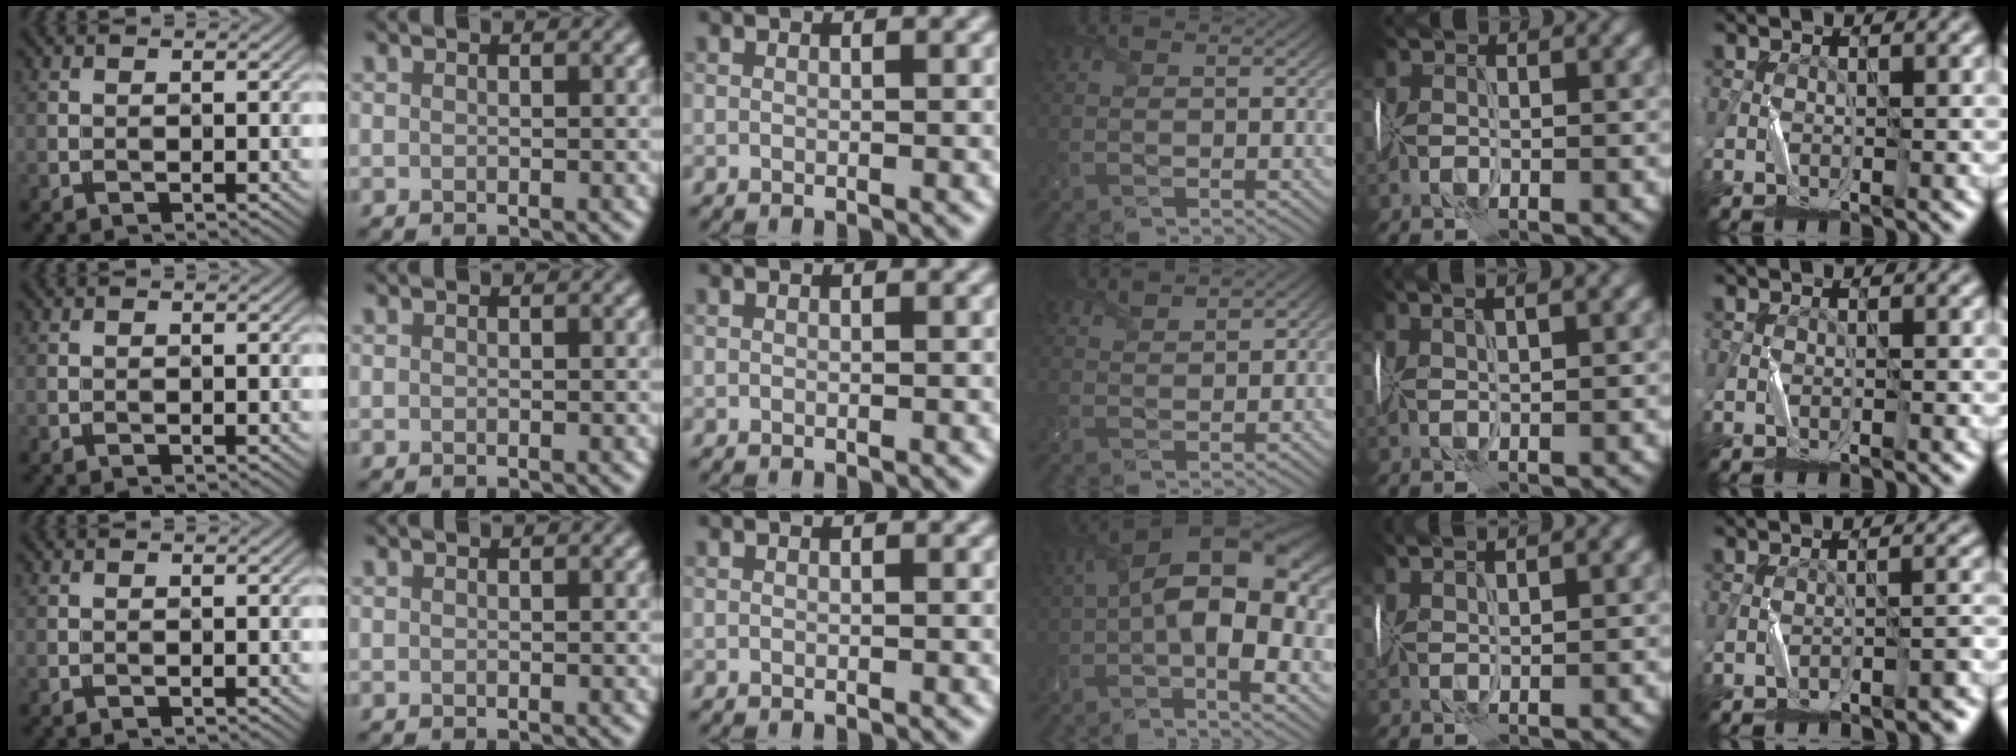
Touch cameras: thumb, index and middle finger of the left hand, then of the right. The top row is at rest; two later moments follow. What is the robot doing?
{"motion": "wrap", "object": "sponge"}